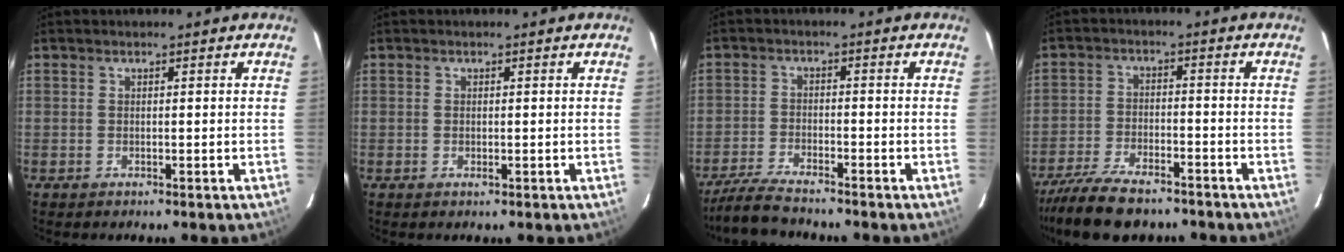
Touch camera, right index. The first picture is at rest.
{"total": 0.6, "force": [-0.1, 0.4, 0.5], "torque": [-0.008, 0.001, -0.001]}
{"total": 7.8, "force": [-6.9, 1.0, 3.3], "torque": [-0.091, -0.017, -0.127]}
{"total": 14.1, "force": [-11.5, 4.8, 6.6], "torque": [-0.155, -0.016, -0.197]}